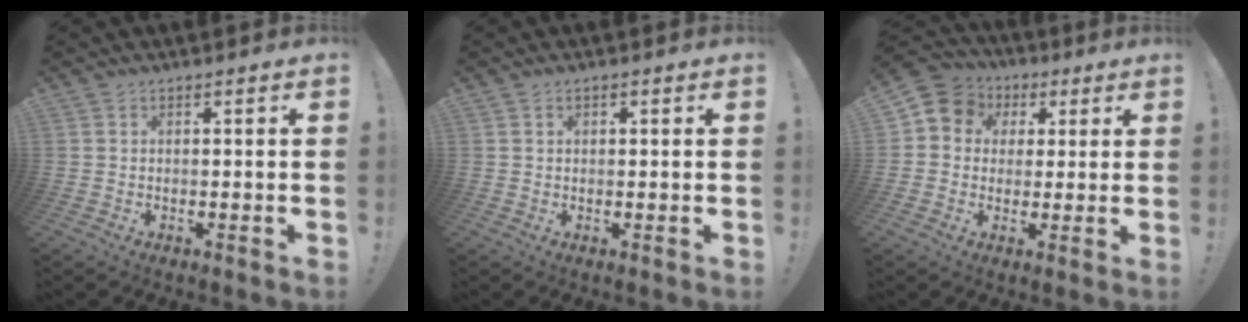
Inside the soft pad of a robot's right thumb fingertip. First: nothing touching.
{"total": 0.7, "force": [0.3, 0.6, 0.3], "torque": [0.000, 0.000, 0.003]}
{"total": 8.0, "force": [1.8, 7.4, 2.3], "torque": [-0.035, 0.001, 0.038]}